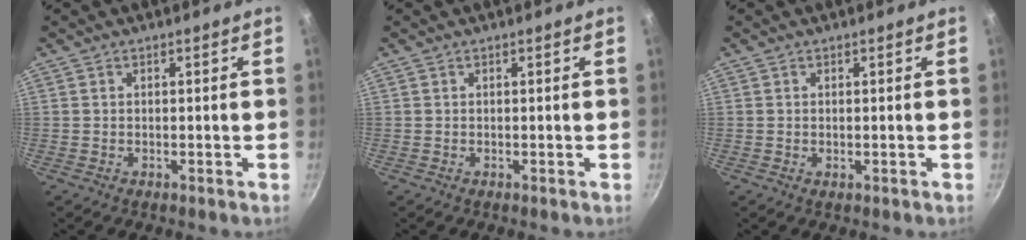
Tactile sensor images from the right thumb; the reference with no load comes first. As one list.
[{"total": 0.0}, {"total": 0.5, "force": [-0.1, 0.2, 0.5], "torque": [-0.007, -0.002, -0.002]}]